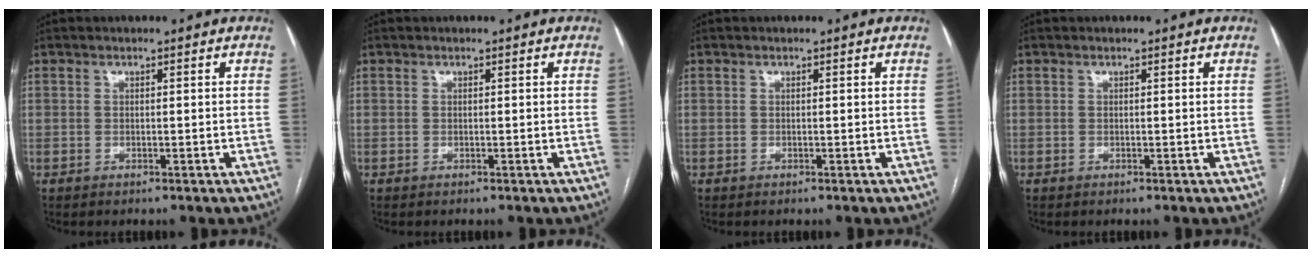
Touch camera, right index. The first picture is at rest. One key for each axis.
{"total": 0.0}
{"total": 0.0}
{"total": 0.0}